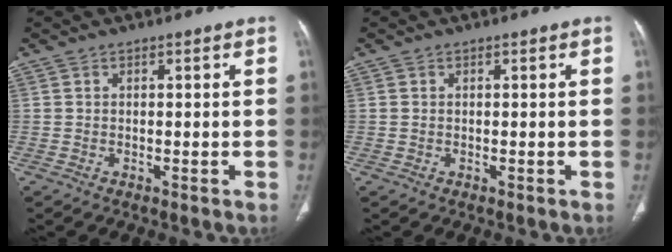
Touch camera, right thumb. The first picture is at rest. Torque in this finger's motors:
{"motor_torque": [-0.34, 0.04, -0.29, 0.20, -0.07]}